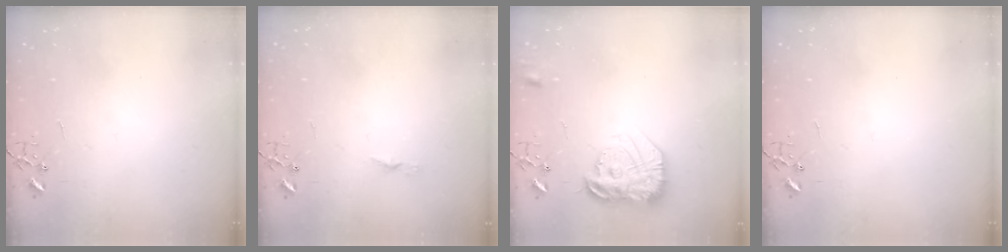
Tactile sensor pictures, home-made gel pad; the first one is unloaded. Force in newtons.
{"total": 3.8, "press": 3.7, "slide": 0.3}
{"total": 18.4, "press": 18.3, "slide": 1.7}
{"total": 0.0}